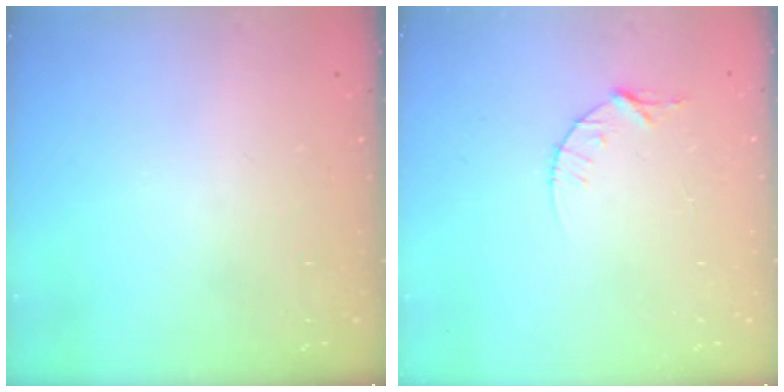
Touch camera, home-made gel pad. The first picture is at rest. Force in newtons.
{"total": 4.3, "press": 4.3, "slide": 0.5}